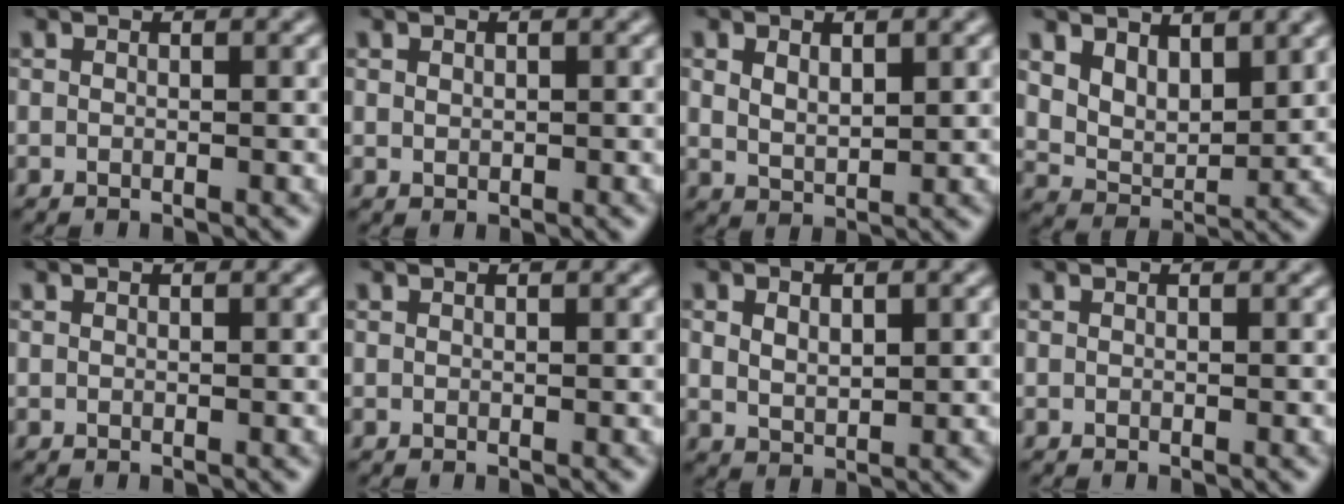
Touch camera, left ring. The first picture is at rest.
{"total": 0.6, "force": [0.2, 0.5, 0.3], "torque": [-0.006, -0.003, 0.005]}
{"total": 2.9, "force": [1.0, 1.6, 2.2], "torque": [-0.046, -0.004, 0.024]}
{"total": 4.2, "force": [2.3, 2.5, 2.5], "torque": [-0.056, -0.018, 0.043]}
{"total": 0.0}
{"total": 0.0}
{"total": 2.9, "force": [0.8, 1.8, 2.2], "torque": [-0.044, -0.003, 0.019]}
{"total": 0.0}